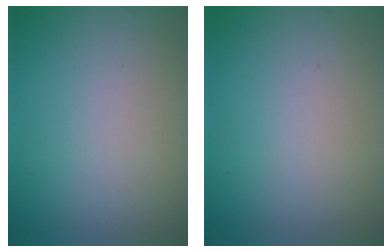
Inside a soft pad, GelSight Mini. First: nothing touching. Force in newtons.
{"total": 0.0}